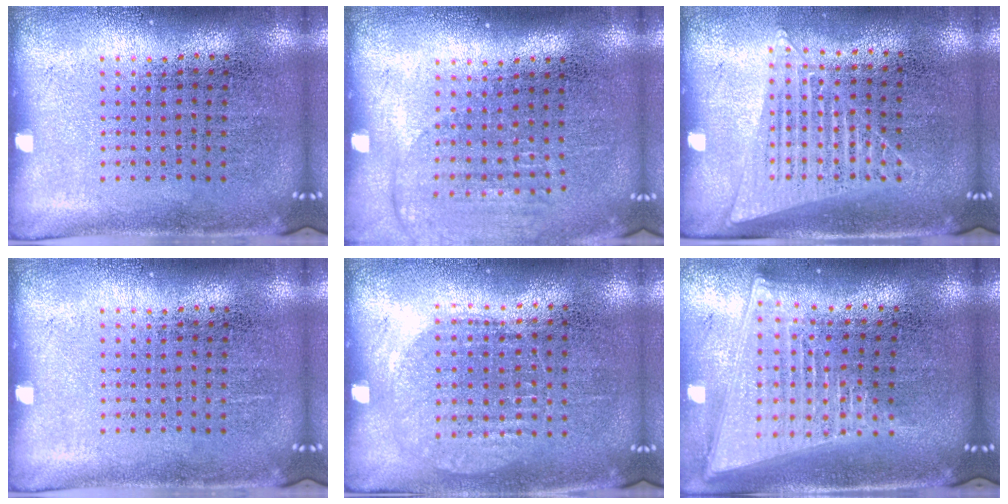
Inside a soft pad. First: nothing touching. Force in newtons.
{"total": 1.4, "press": 1.2, "slide": 0.6}
{"total": 1.4, "press": 1.3, "slide": 0.4}
{"total": 0.0}
{"total": 1.0, "press": 0.9, "slide": 0.4}
{"total": 2.1, "press": 1.7, "slide": 1.1}